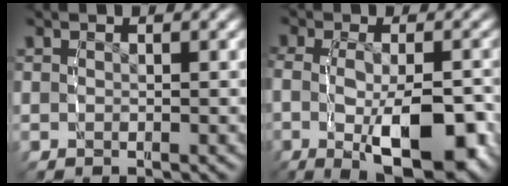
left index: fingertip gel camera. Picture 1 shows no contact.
{"total": 8.1, "force": [-2.5, 3.2, 7.0], "torque": [-0.124, -0.027, -0.027]}